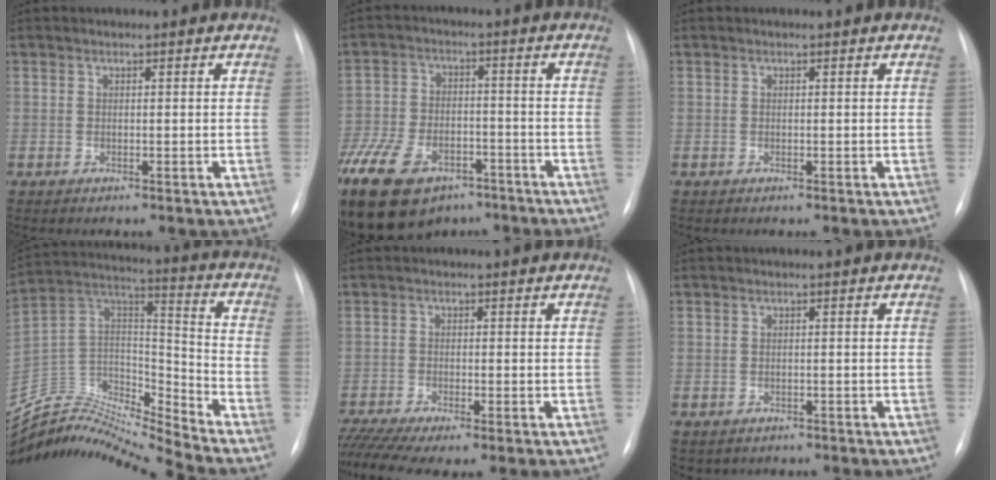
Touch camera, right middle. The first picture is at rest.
{"total": 22.5, "force": [-13.7, 13.0, 12.1], "torque": [-0.329, -0.022, -0.222]}
{"total": 0.0}
{"total": 17.0, "force": [-16.8, -0.9, 2.1], "torque": [-0.033, 0.057, -0.310]}
{"total": 6.8, "force": [-5.2, 0.6, 4.4], "torque": [-0.081, -0.010, -0.088]}
{"total": 2.2, "force": [-1.6, 1.4, 0.3], "torque": [-0.007, 0.004, -0.017]}